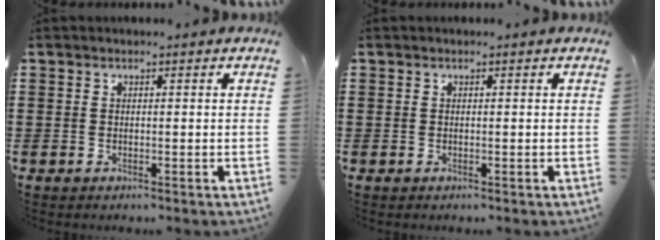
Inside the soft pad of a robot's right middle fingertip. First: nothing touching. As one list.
[{"total": 0.0}]